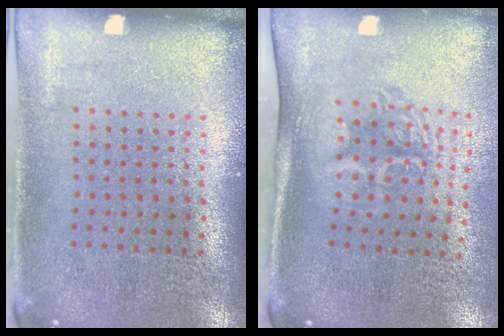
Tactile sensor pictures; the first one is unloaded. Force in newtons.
{"total": 1.7, "press": 1.3, "slide": 1.2}